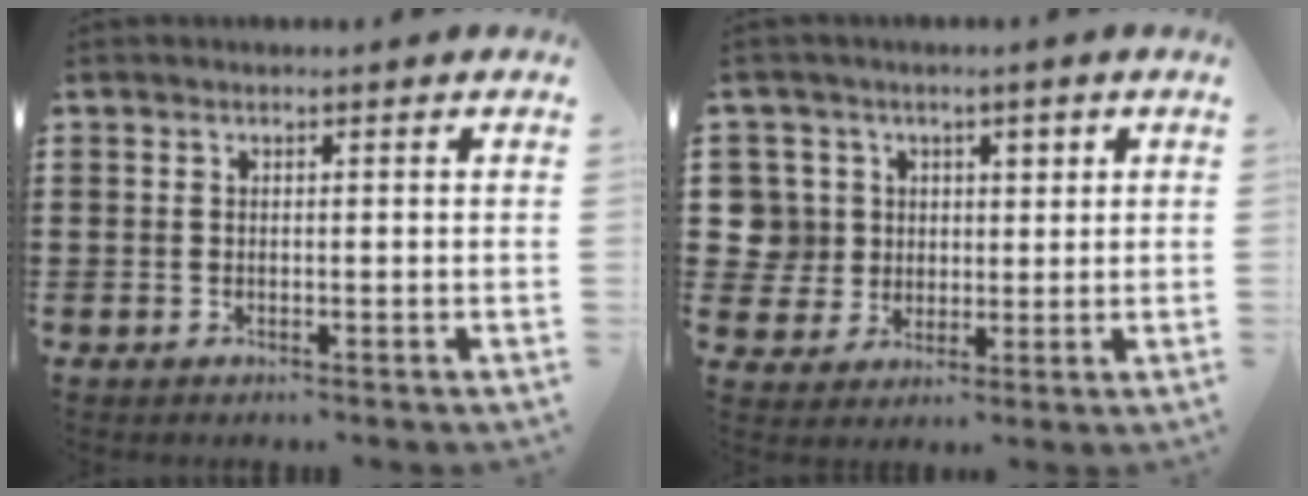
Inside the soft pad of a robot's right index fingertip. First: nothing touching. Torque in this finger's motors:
{"motor_torque": [0.28, 0.37, 0.00, 0.01]}